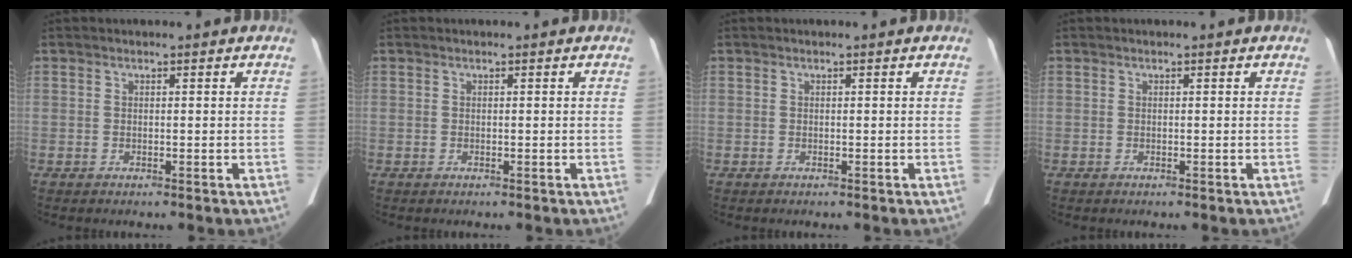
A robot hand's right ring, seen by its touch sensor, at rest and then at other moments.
{"total": 0.0}
{"total": 0.0}
{"total": 0.0}